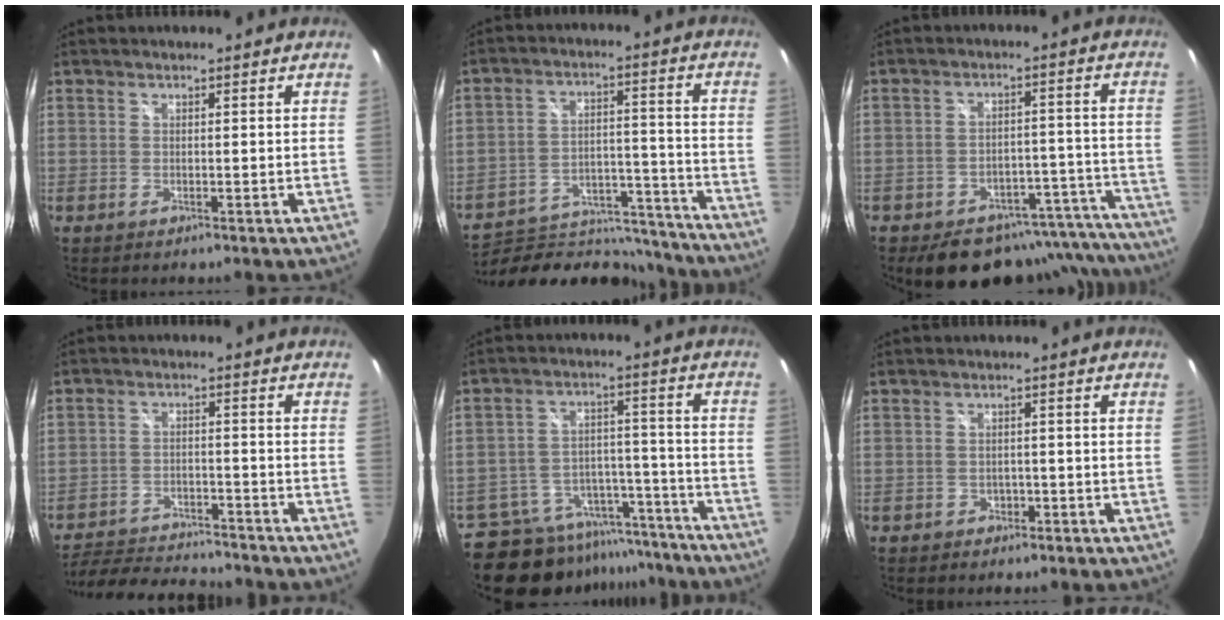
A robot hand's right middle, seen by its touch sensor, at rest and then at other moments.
{"total": 19.2, "force": [-17.4, 6.9, 4.4], "torque": [-0.078, 0.041, -0.229]}
{"total": 18.9, "force": [-16.4, 7.8, 5.5], "torque": [-0.081, 0.042, -0.189]}
{"total": 12.7, "force": [-11.5, 3.2, 4.3], "torque": [-0.108, 0.002, -0.179]}
{"total": 18.6, "force": [-15.4, 9.1, 5.2], "torque": [-0.116, 0.035, -0.201]}
{"total": 2.2, "force": [-1.2, 1.8, 0.3], "torque": [-0.010, 0.002, -0.013]}